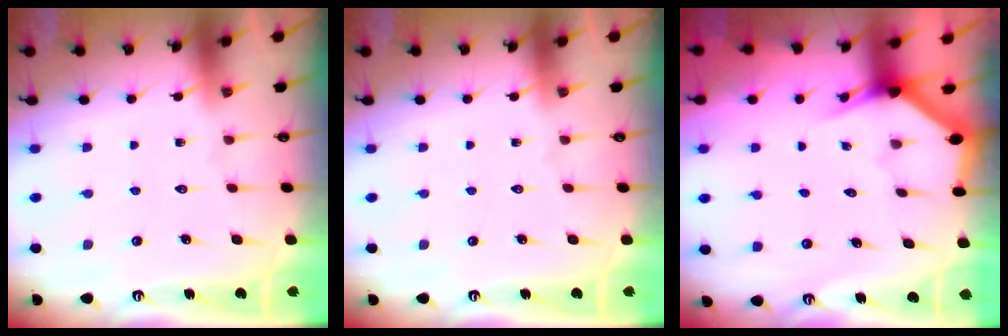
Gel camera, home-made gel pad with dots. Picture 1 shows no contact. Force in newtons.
{"total": 0.0}
{"total": 2.9, "press": 2.9, "slide": 0.1}